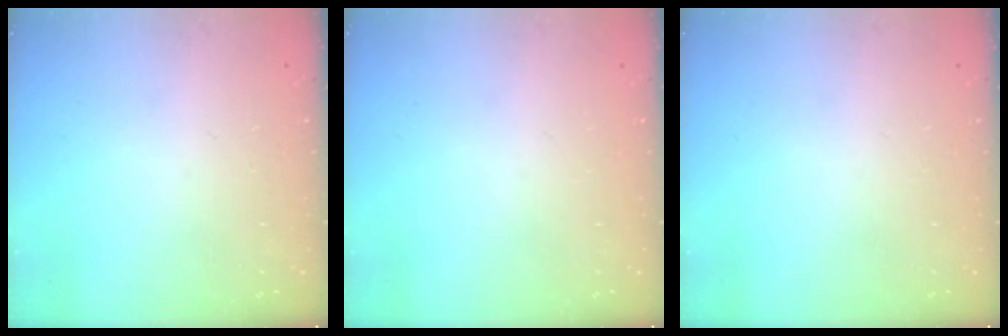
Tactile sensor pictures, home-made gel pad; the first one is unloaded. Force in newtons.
{"total": 0.0}
{"total": 0.0}